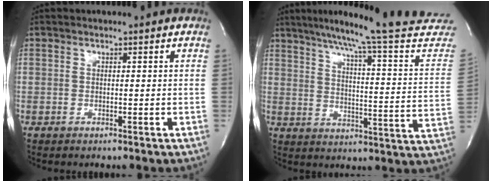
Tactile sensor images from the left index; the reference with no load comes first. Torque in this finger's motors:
{"motor_torque": [-0.03, -0.43, 0.20, 0.08]}